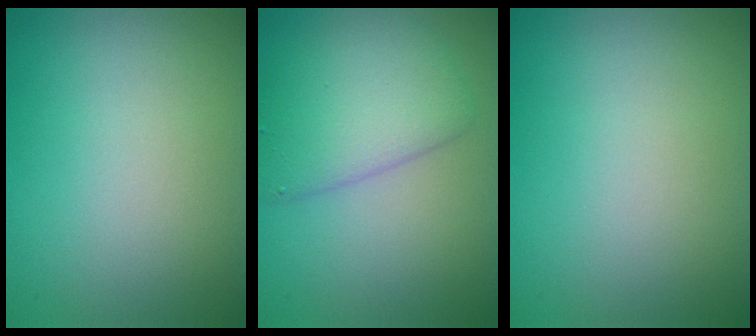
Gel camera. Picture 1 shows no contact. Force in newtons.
{"total": 4.4, "press": 4.4, "slide": 0.0}
{"total": 0.0}